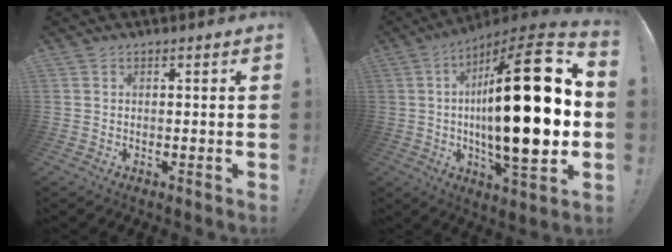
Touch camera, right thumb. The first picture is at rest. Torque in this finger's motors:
{"motor_torque": [1.67, 3.33, 2.77, 0.00, 0.62]}